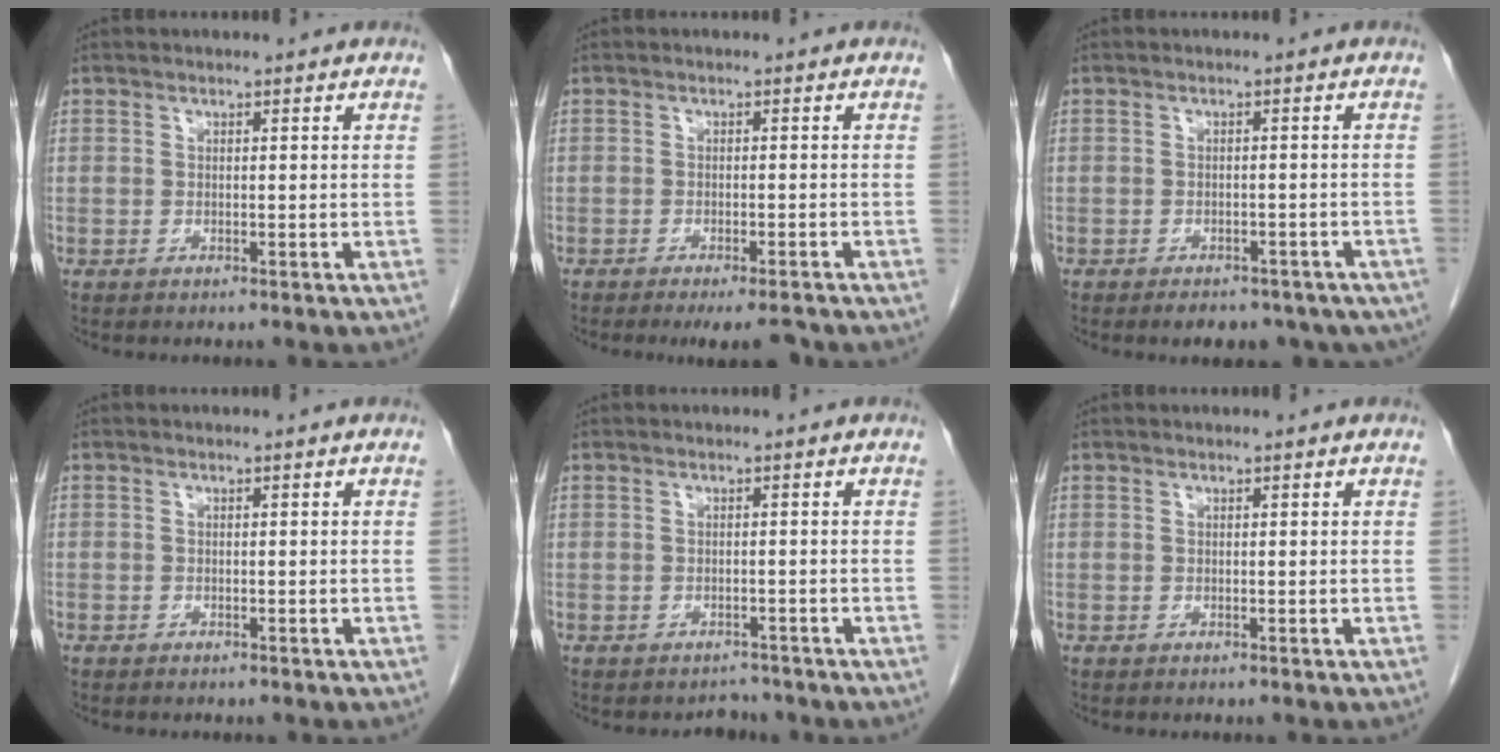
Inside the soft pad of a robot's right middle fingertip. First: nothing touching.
{"total": 4.9, "force": [-4.1, 0.7, 2.5], "torque": [-0.023, -0.006, -0.061]}
{"total": 10.4, "force": [-7.7, 5.4, 4.3], "torque": [-0.055, -0.004, -0.084]}
{"total": 0.0}
{"total": 1.7, "force": [-1.5, 0.7, -0.4], "torque": [0.004, -0.002, -0.020]}
{"total": 0.0}